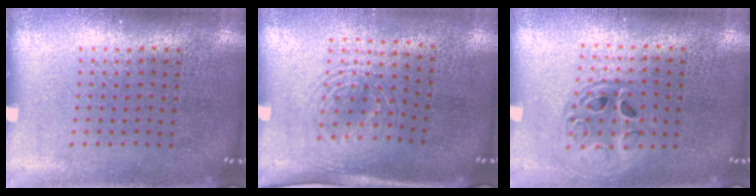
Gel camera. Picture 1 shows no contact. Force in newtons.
{"total": 1.7, "press": 1.3, "slide": 1.0}
{"total": 1.4, "press": 1.2, "slide": 0.7}